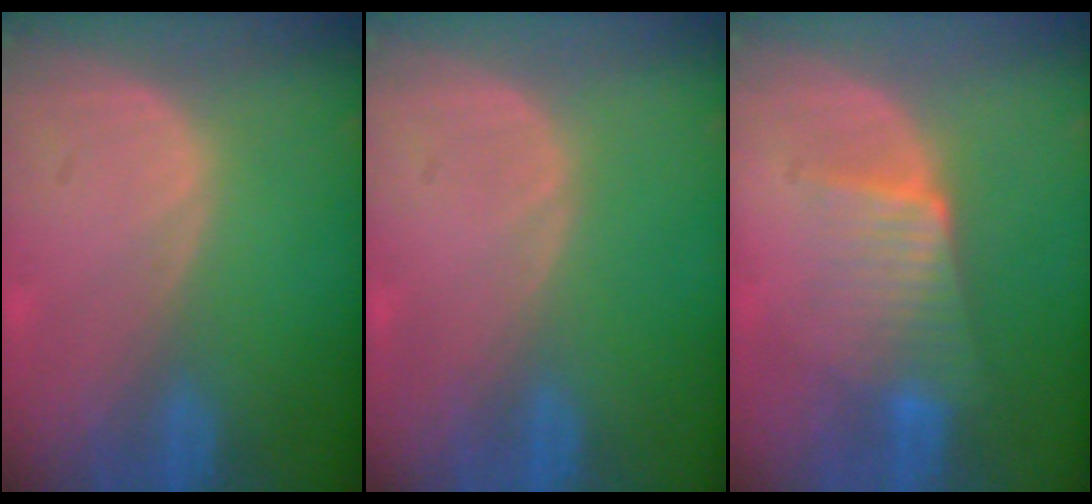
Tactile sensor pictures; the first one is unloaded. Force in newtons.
{"total": 0.0}
{"total": 6.0, "press": 5.8, "slide": 1.7}